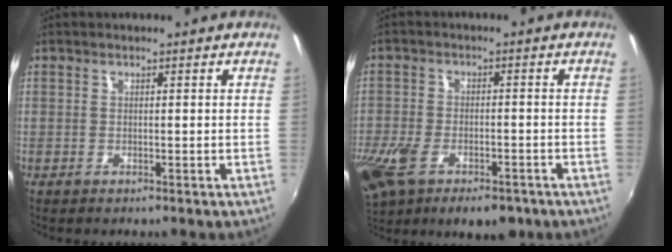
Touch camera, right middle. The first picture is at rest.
{"total": 18.5, "force": [-10.1, 10.0, 11.9], "torque": [-0.287, -0.051, -0.162]}